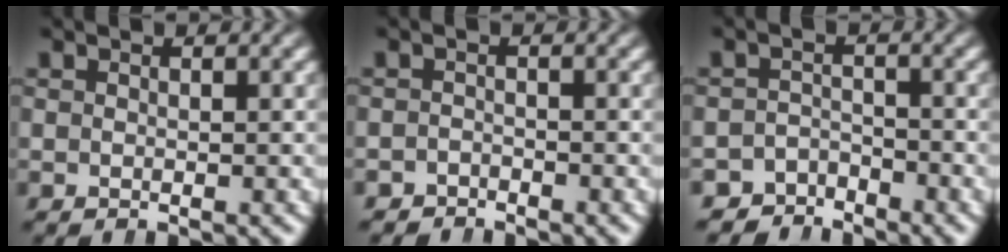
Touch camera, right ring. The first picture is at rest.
{"total": 1.8, "force": [-1.7, 0.4, -0.7], "torque": [0.005, -0.016, -0.024]}
{"total": 4.0, "force": [-3.5, 2.0, 0.0], "torque": [-0.007, -0.016, -0.061]}